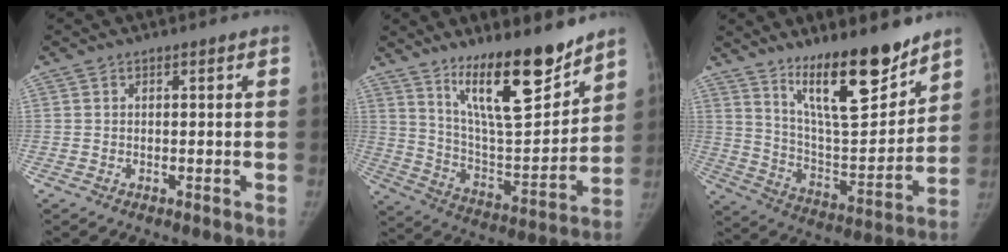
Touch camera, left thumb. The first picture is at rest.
{"total": 19.2, "force": [13.7, 4.9, 12.6], "torque": [-0.162, -0.098, 0.237]}
{"total": 18.7, "force": [13.5, 4.8, 12.0], "torque": [-0.148, -0.099, 0.232]}